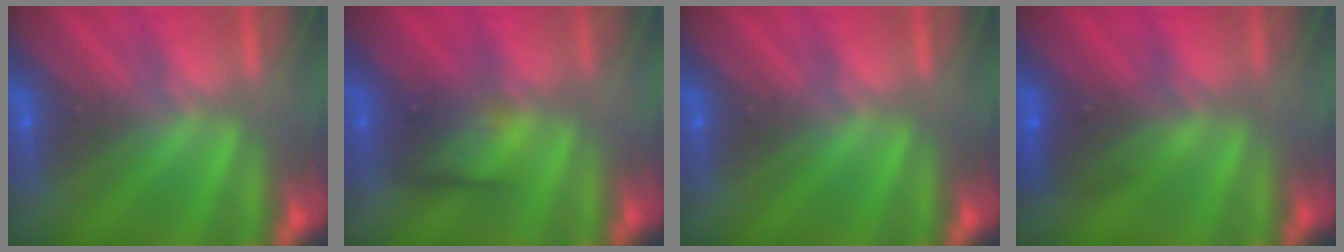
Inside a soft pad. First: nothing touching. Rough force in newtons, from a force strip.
{"total": 2.4}
{"total": 0.0}
{"total": 2.7}